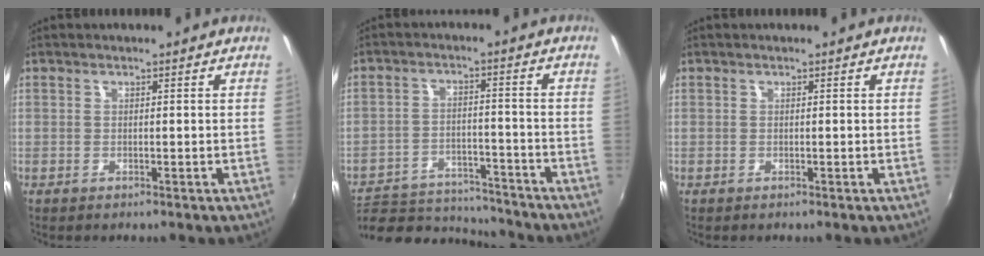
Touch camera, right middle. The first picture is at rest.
{"total": 14.8, "force": [-13.3, 4.5, 4.4], "torque": [-0.100, 0.003, -0.195]}
{"total": 0.0}